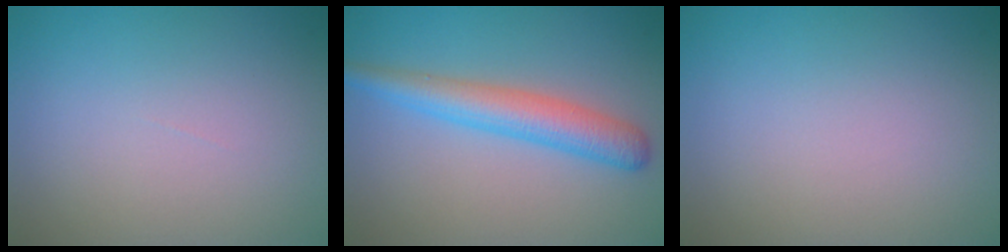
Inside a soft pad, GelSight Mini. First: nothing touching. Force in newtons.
{"total": 4.1, "press": 4.1, "slide": 0.2}
{"total": 0.0}